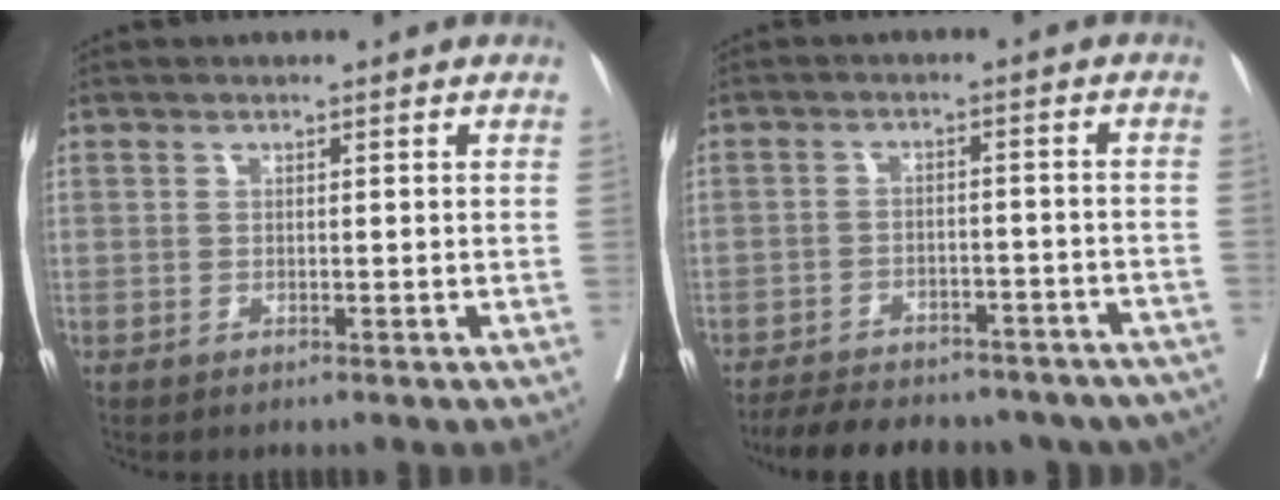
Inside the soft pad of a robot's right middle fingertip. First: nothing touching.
{"total": 21.7, "force": [-18.3, 7.8, 8.7], "torque": [-0.154, -0.003, -0.226]}